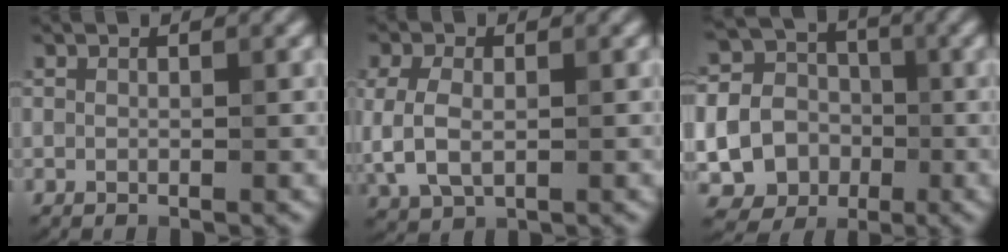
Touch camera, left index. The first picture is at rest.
{"total": 3.9, "force": [0.0, 2.5, 3.0], "torque": [-0.075, 0.004, 0.000]}
{"total": 18.9, "force": [-3.4, 17.5, 6.4], "torque": [-0.192, -0.003, -0.087]}